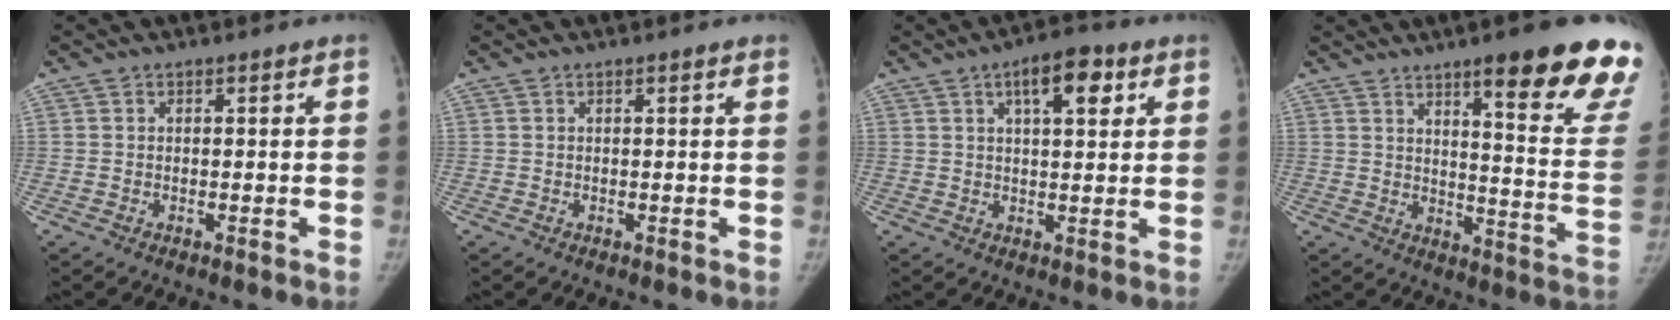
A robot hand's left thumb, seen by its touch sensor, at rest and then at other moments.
{"total": 0.5, "force": [0.3, 0.0, 0.4], "torque": [-0.005, 0.002, 0.002]}
{"total": 8.5, "force": [3.7, 3.5, 6.8], "torque": [-0.080, -0.002, 0.050]}
{"total": 21.2, "force": [14.0, 2.9, 15.6], "torque": [-0.175, -0.080, 0.183]}